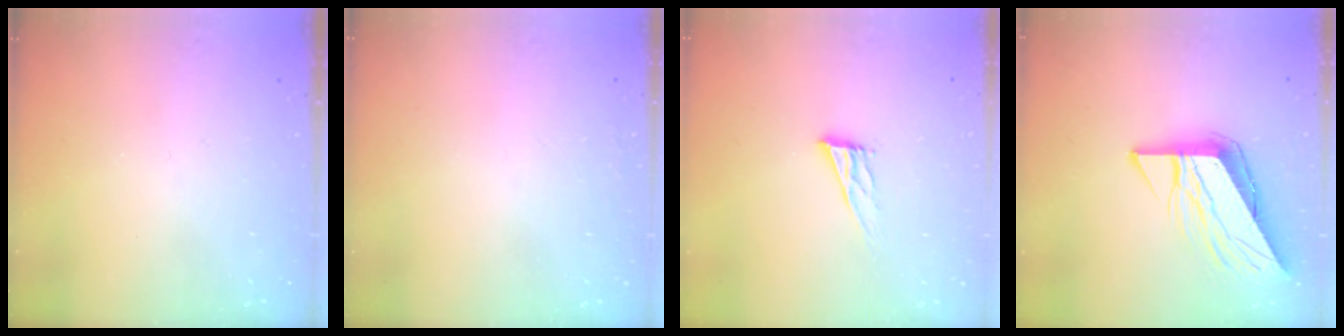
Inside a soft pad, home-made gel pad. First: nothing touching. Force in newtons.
{"total": 1.6, "press": 1.5, "slide": 0.1}
{"total": 9.3, "press": 9.0, "slide": 2.5}
{"total": 10.2, "press": 10.1, "slide": 1.3}